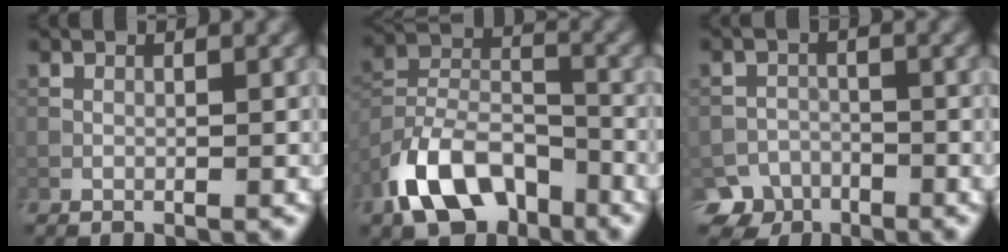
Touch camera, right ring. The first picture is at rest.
{"total": 9.1, "force": [-6.0, 4.8, 5.0], "torque": [-0.087, -0.001, -0.122]}
{"total": 5.1, "force": [-3.8, 3.4, 0.6], "torque": [0.008, -0.002, -0.055]}